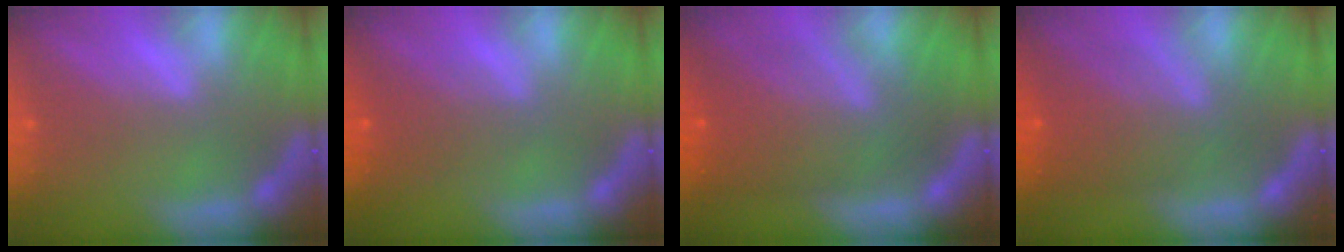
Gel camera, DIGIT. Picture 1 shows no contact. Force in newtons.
{"total": 3.0}
{"total": 9.5}
{"total": 7.6}